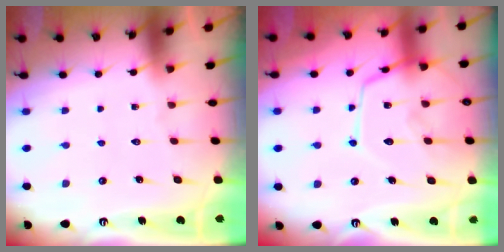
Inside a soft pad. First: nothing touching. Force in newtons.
{"total": 14.1, "press": 14.0, "slide": 1.3}